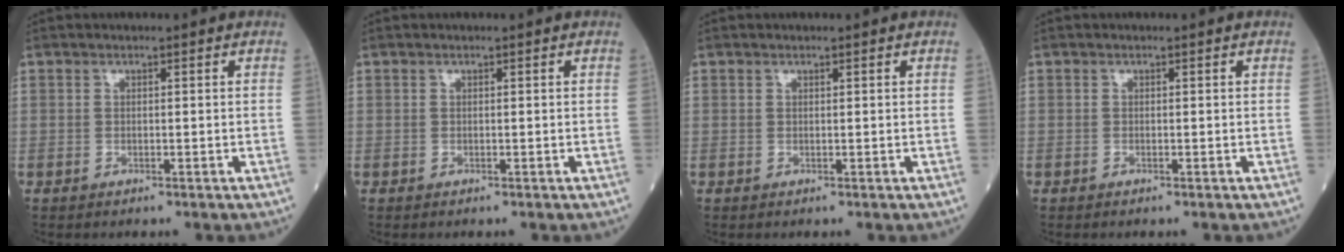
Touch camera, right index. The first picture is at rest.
{"total": 0.0}
{"total": 0.0}
{"total": 0.0}